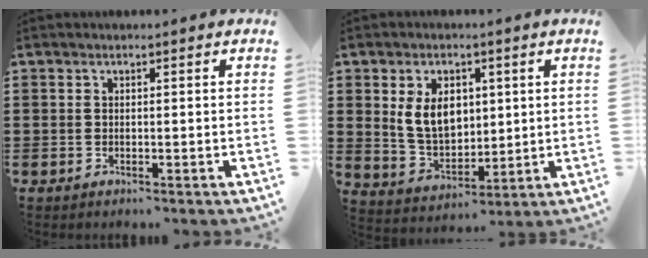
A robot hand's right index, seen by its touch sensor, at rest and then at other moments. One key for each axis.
{"total": 7.6, "fx": 1.7, "fy": 5.2, "fz": 5.3, "tx": -0.124, "ty": 0.007, "tz": 0.026}